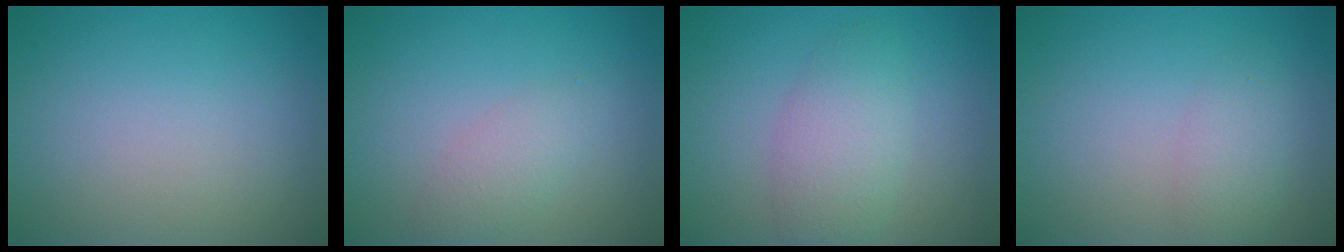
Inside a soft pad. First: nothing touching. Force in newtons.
{"total": 2.1, "press": 2.1, "slide": 0.0}
{"total": 2.4, "press": 2.4, "slide": 0.2}
{"total": 2.3, "press": 2.3, "slide": 0.1}